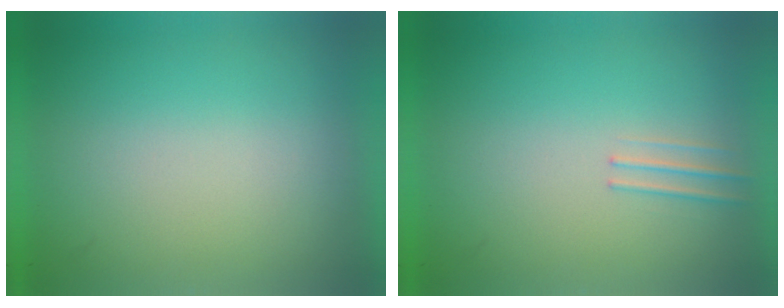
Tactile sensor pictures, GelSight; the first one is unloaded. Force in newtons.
{"total": 1.2}